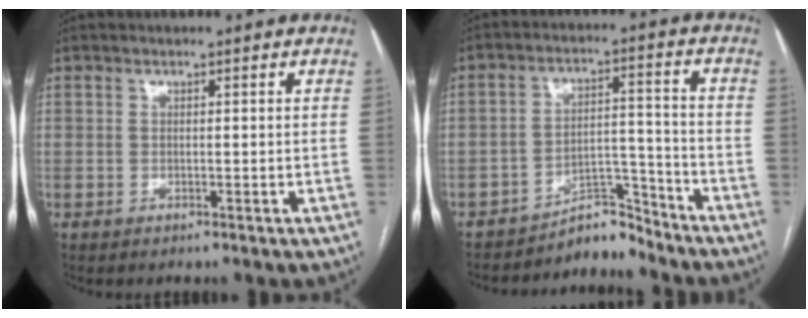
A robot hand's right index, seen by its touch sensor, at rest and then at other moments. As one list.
[{"total": 5.8, "force": [-5.7, 1.3, 0.0], "torque": [0.012, 0.044, -0.089]}]